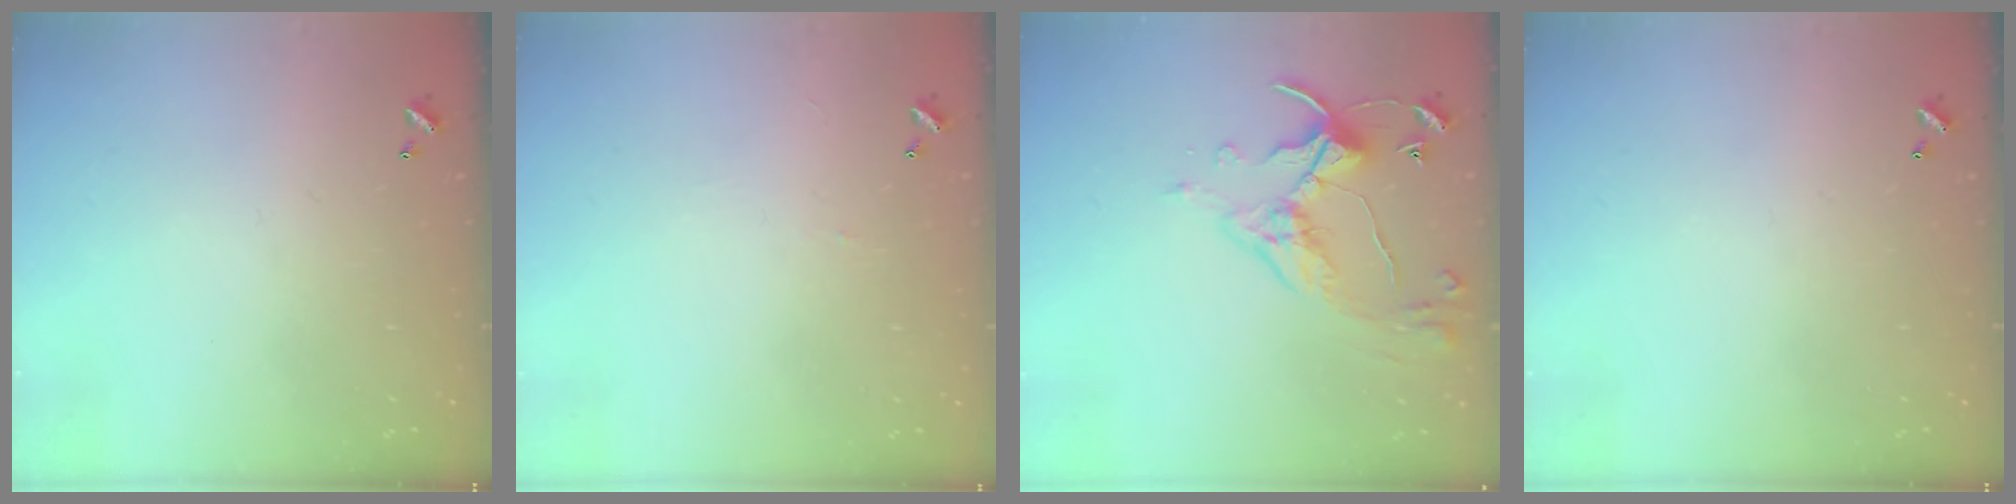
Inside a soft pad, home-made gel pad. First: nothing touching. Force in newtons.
{"total": 0.5, "press": 0.3, "slide": 0.4}
{"total": 5.7, "press": 5.7, "slide": 0.7}
{"total": 0.0}